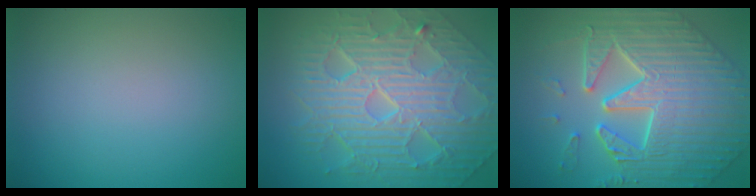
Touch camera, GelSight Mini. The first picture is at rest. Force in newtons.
{"total": 11.3, "press": 7.5, "slide": 8.4}
{"total": 8.9, "press": 7.2, "slide": 5.3}